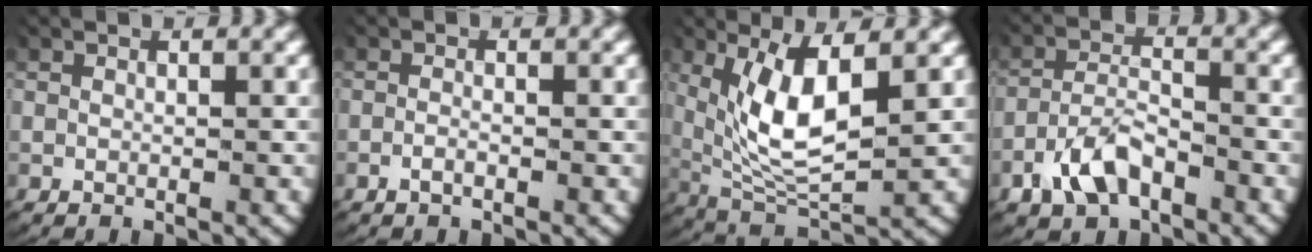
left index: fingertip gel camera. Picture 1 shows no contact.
{"total": 1.1, "force": [-0.9, 0.4, 0.6], "torque": [-0.019, -0.005, -0.016]}
{"total": 7.8, "force": [1.4, 4.1, 6.4], "torque": [-0.156, -0.026, 0.043]}
{"total": 4.4, "force": [-2.9, 2.2, 2.5], "torque": [-0.045, -0.007, -0.051]}